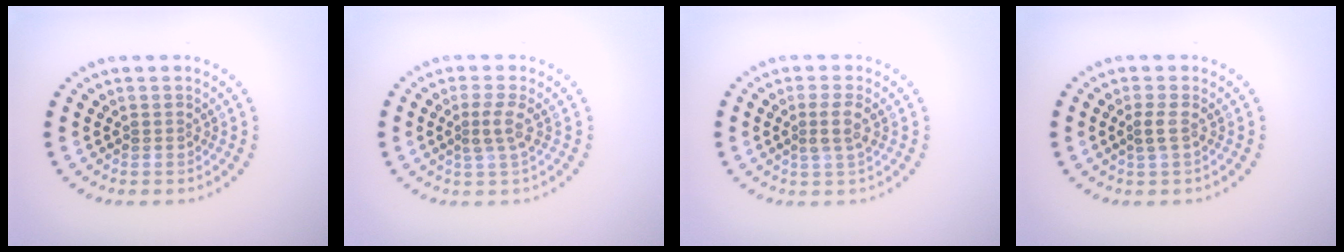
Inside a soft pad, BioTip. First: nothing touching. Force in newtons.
{"total": 1.9, "press": 1.5, "slide": 1.1}
{"total": 2.0, "press": 1.6, "slide": 1.1}
{"total": 1.2, "press": 1.0, "slide": 0.6}